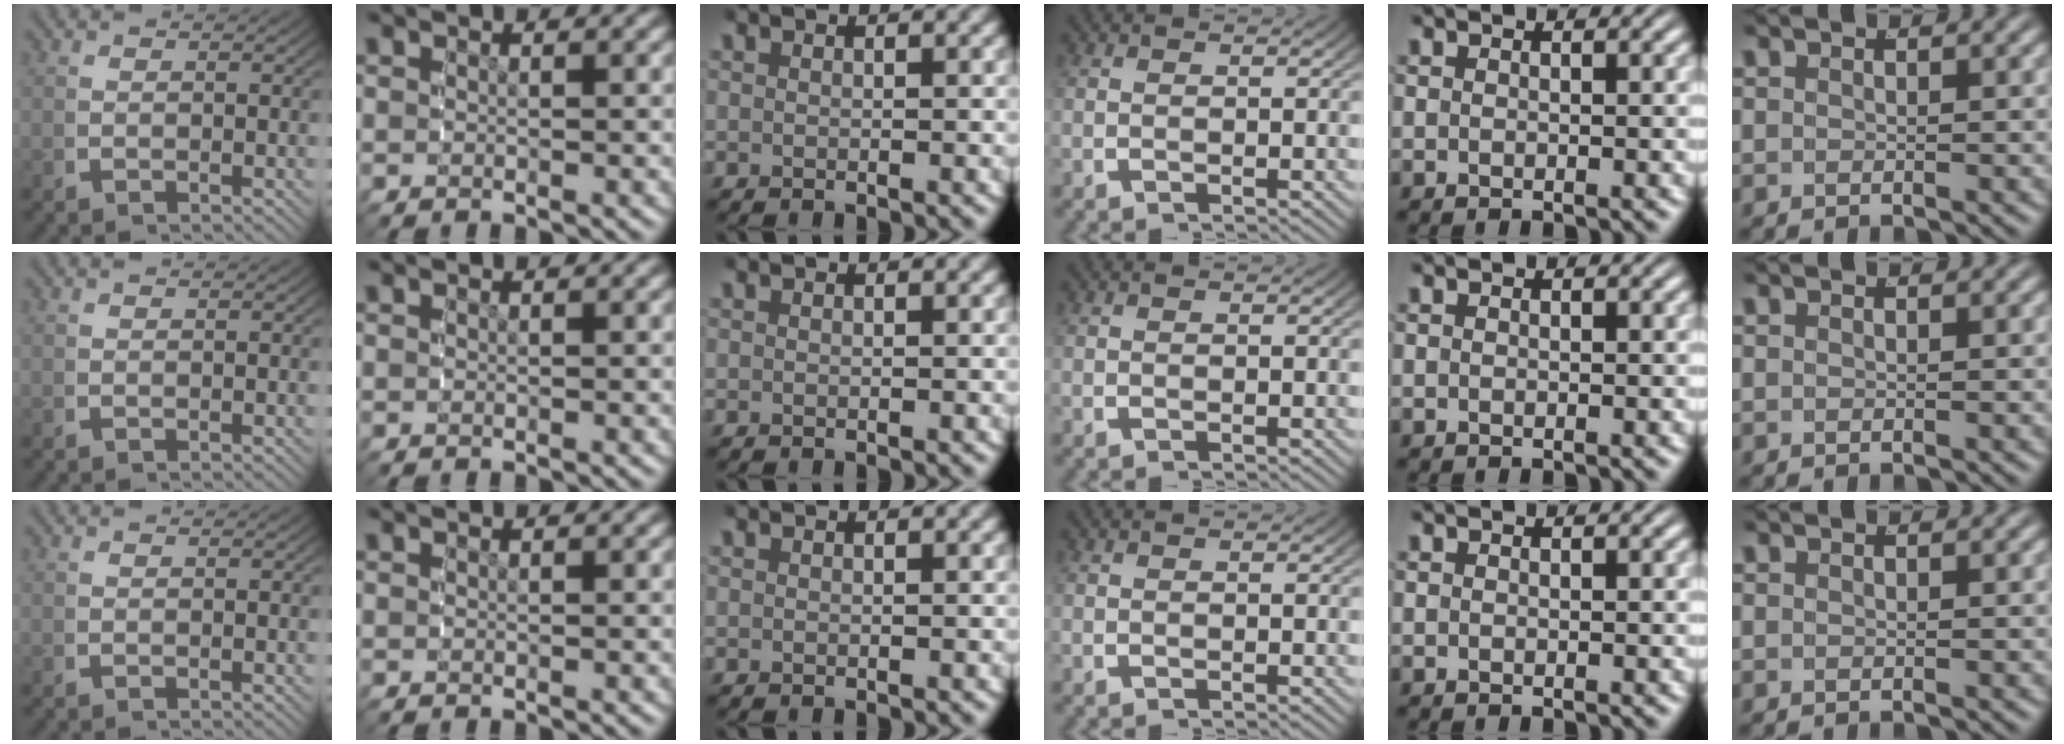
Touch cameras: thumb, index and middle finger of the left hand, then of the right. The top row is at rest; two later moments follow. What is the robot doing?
{"motion": "reach", "object": "bottle cap"}